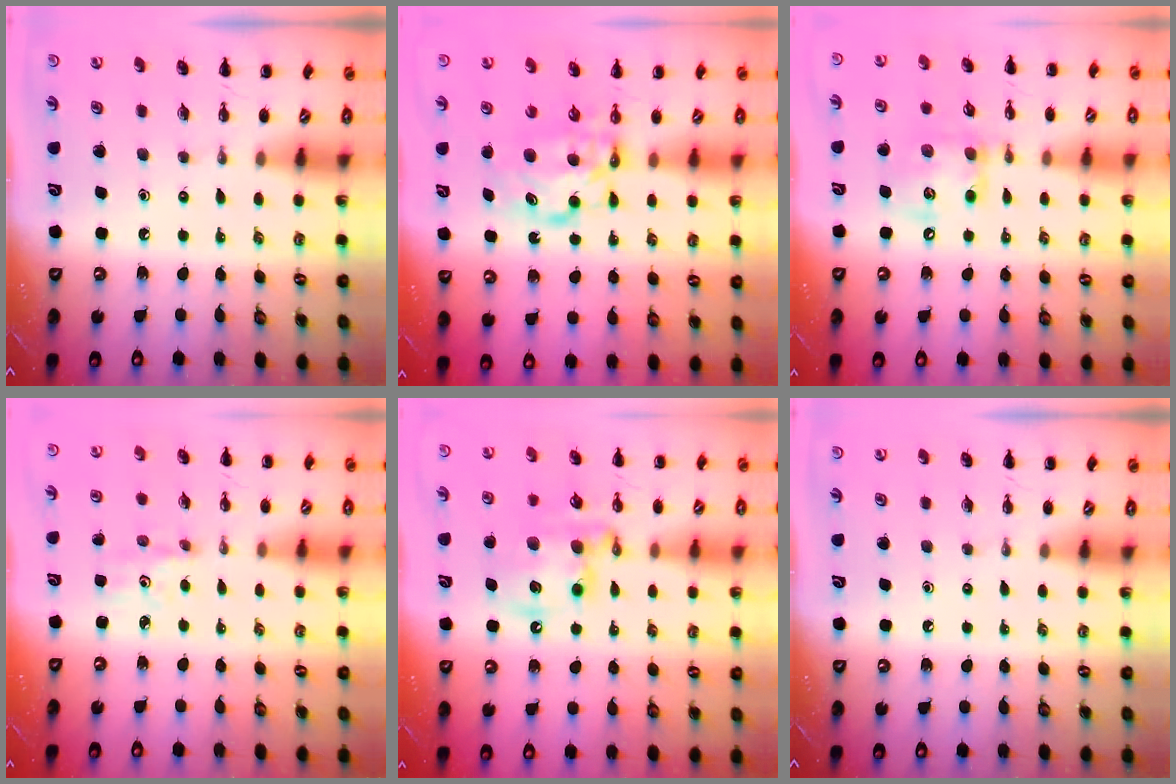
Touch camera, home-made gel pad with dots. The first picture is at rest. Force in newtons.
{"total": 7.4, "press": 7.4, "slide": 0.8}
{"total": 12.3, "press": 12.2, "slide": 1.9}
{"total": 2.6, "press": 2.4, "slide": 0.9}
{"total": 13.0, "press": 12.6, "slide": 3.0}
{"total": 0.0}